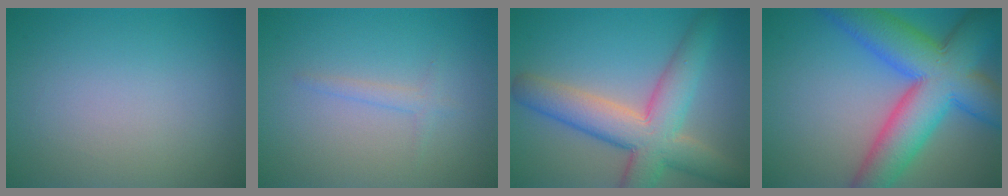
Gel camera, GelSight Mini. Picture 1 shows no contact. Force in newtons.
{"total": 1.1, "press": 1.1, "slide": 0.1}
{"total": 8.1, "press": 8.1, "slide": 0.4}
{"total": 12.1, "press": 12.1, "slide": 0.4}